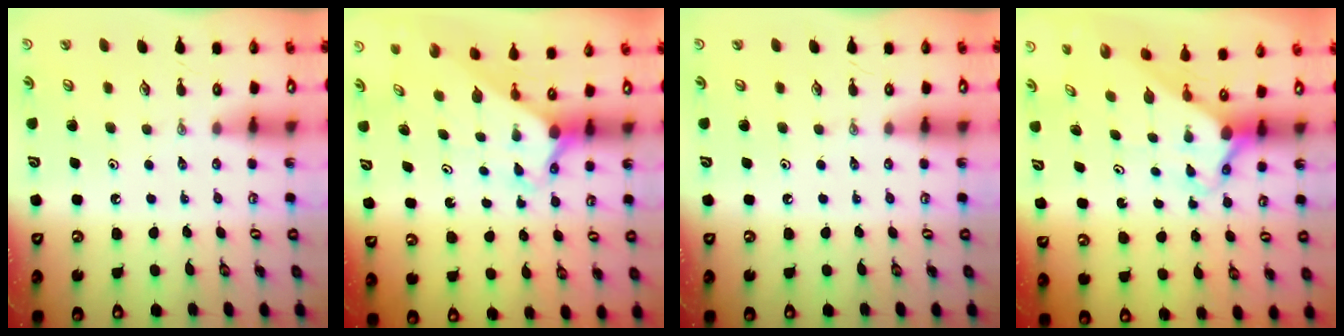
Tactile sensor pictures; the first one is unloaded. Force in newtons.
{"total": 2.5, "press": 2.5, "slide": 0.2}
{"total": 0.0}
{"total": 2.8, "press": 2.8, "slide": 0.2}